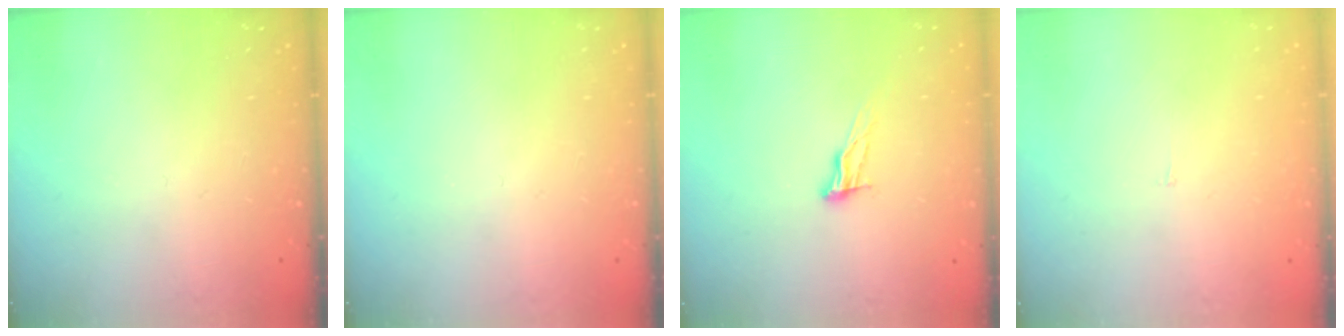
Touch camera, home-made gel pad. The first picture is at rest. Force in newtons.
{"total": 0.0}
{"total": 8.7, "press": 8.4, "slide": 2.4}
{"total": 1.8, "press": 1.8, "slide": 0.1}